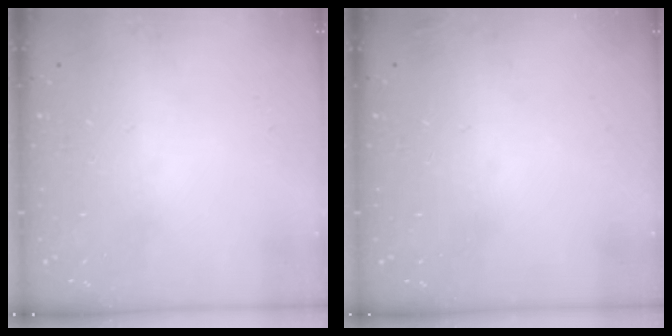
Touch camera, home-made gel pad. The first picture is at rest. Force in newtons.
{"total": 2.3, "press": 2.2, "slide": 0.8}